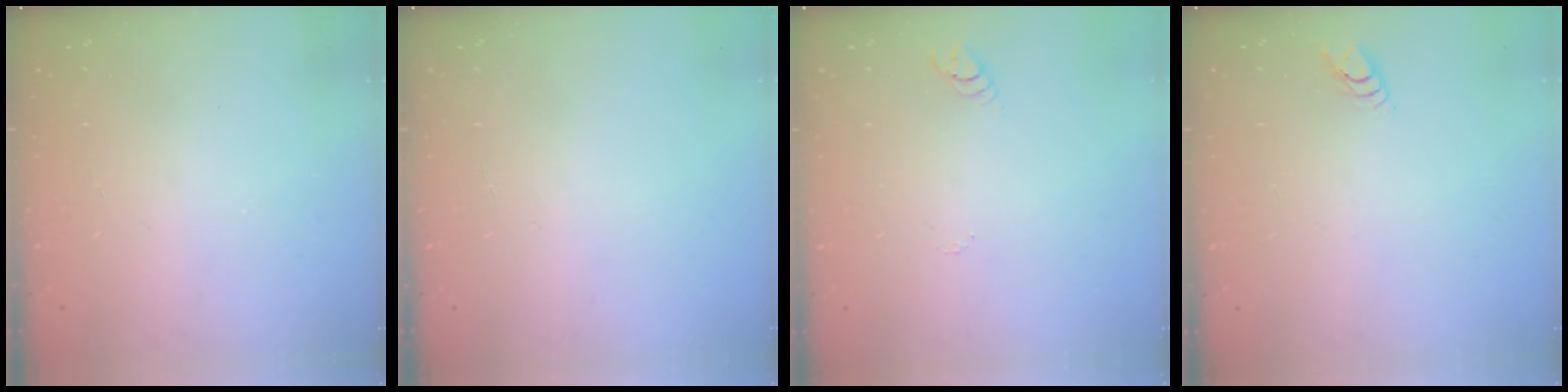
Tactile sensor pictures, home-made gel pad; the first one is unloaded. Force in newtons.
{"total": 2.5, "press": 2.5, "slide": 0.3}
{"total": 2.9, "press": 2.9, "slide": 0.3}
{"total": 3.1, "press": 3.1, "slide": 0.2}